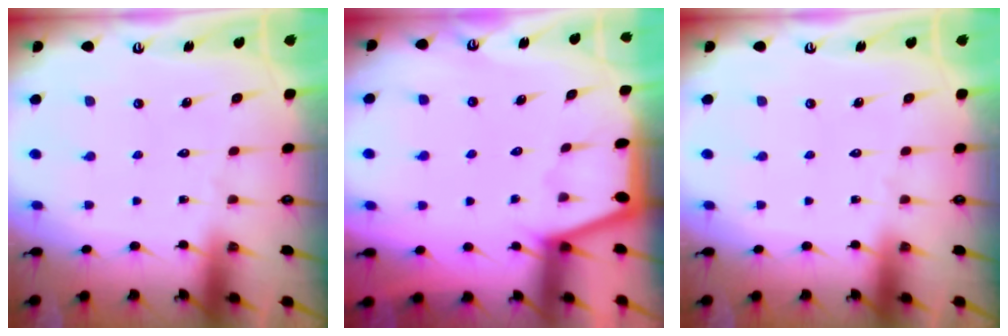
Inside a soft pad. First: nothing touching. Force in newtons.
{"total": 1.1, "press": 1.0, "slide": 0.2}
{"total": 0.0}